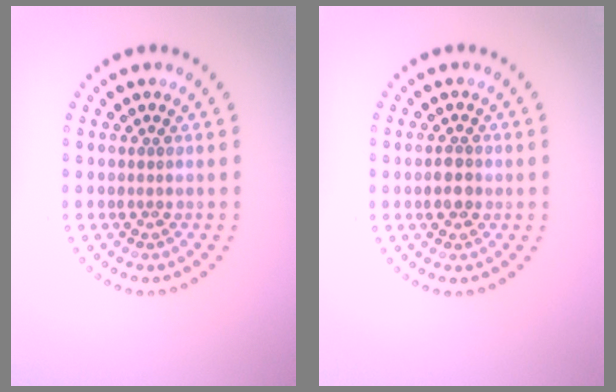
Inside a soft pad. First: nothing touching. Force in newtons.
{"total": 1.9, "press": 1.8, "slide": 0.4}